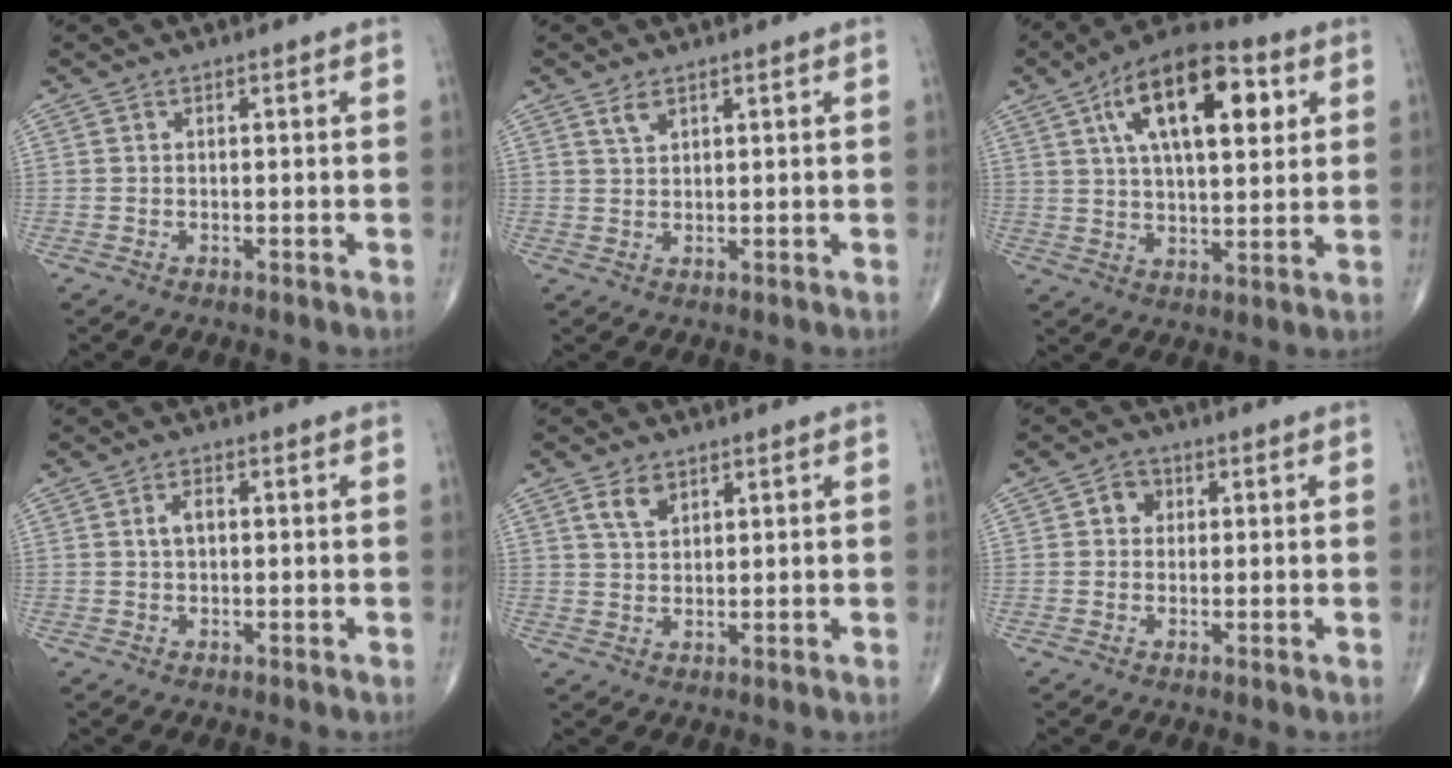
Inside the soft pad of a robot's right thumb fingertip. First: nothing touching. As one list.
[{"total": 2.3, "force": [1.5, 1.0, 1.3], "torque": [-0.024, -0.005, 0.035]}, {"total": 18.7, "force": [6.6, 8.4, 15.3], "torque": [-0.222, 0.000, 0.102]}, {"total": 2.6, "force": [0.3, 1.5, 2.1], "torque": [-0.039, 0.007, 0.005]}, {"total": 4.1, "force": [2.3, 2.5, 2.4], "torque": [-0.035, -0.011, 0.046]}, {"total": 3.1, "force": [0.6, 2.7, 1.4], "torque": [-0.004, 0.004, 0.005]}]